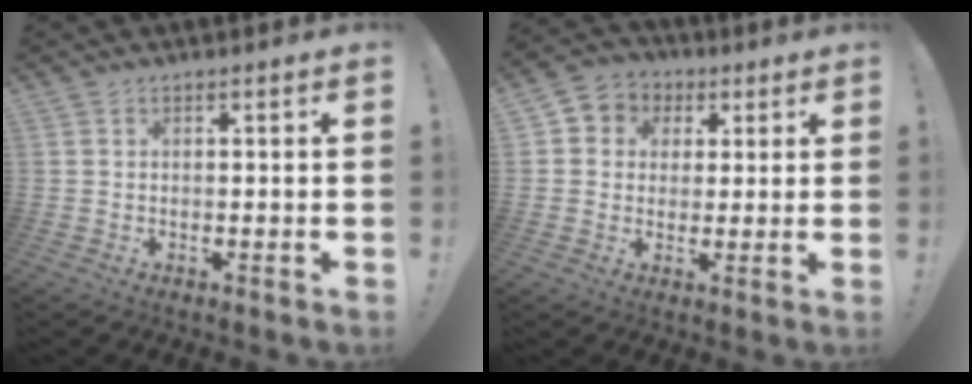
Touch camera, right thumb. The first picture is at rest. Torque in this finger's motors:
{"motor_torque": [-0.01, -0.01, 0.00, -0.04, 0.11]}